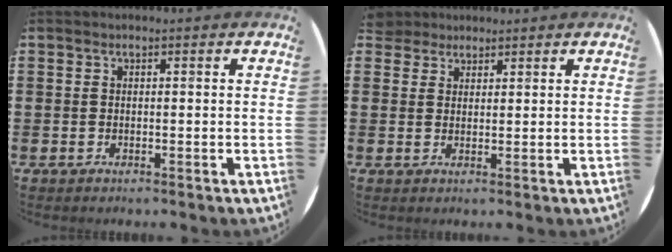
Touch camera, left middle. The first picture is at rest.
{"total": 2.3, "force": [2.1, 1.0, -0.2], "torque": [0.006, 0.002, 0.040]}